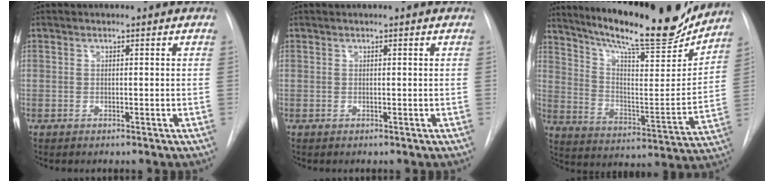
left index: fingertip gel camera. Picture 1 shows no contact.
{"total": 0.0}
{"total": 22.7, "force": [19.7, 3.2, 10.7], "torque": [-0.180, -0.037, 0.289]}